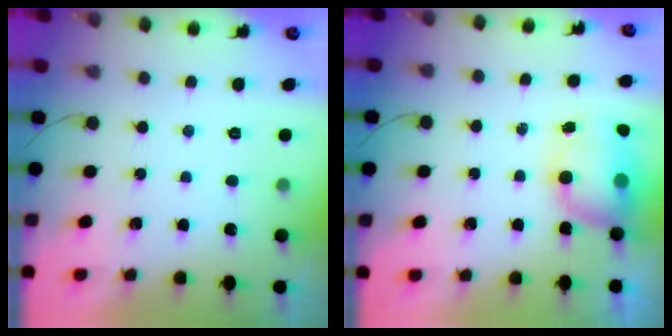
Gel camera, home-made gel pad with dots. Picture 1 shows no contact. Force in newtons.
{"total": 10.7, "press": 8.7, "slide": 6.3}